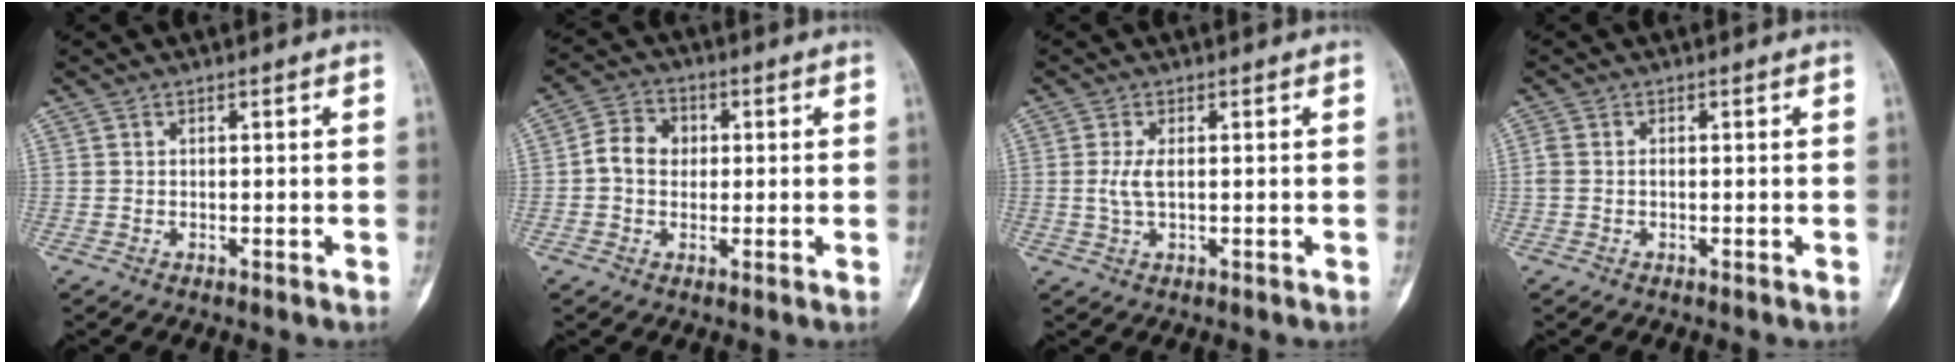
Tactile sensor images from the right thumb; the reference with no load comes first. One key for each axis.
{"total": 6.4, "fx": 0.2, "fy": 5.3, "fz": 3.6, "tx": -0.048, "ty": 0.016, "tz": -0.006}
{"total": 2.9, "fx": 0.2, "fy": 1.1, "fz": 2.7, "tx": -0.069, "ty": -0.001, "tz": 0.006}
{"total": 1.9, "fx": -0.2, "fy": 1.3, "fz": 1.4, "tx": -0.041, "ty": 0.006, "tz": -0.005}